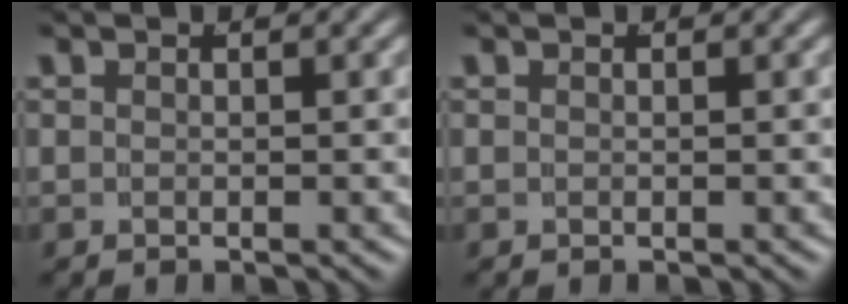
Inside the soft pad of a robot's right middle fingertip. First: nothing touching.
{"total": 0.0}